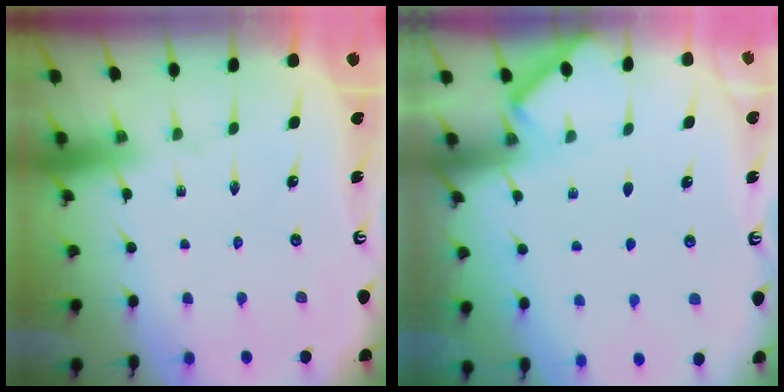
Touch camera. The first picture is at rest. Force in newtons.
{"total": 3.0, "press": 3.0, "slide": 0.4}